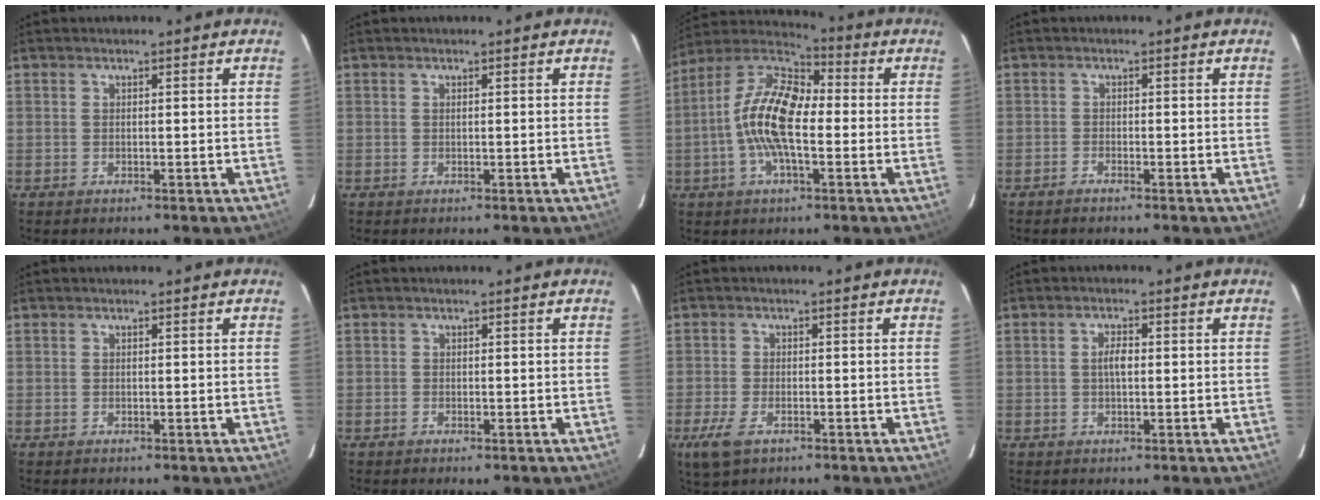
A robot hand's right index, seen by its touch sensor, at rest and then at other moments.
{"total": 0.0}
{"total": 14.3, "force": [-1.8, 6.0, 12.9], "torque": [-0.253, 0.013, -0.047]}
{"total": 0.9, "force": [-0.9, 0.2, 0.2], "torque": [-0.011, 0.000, -0.021]}
{"total": 0.0}
{"total": 0.5, "force": [-0.4, 0.3, 0.0], "torque": [-0.001, 0.000, -0.009]}
{"total": 5.4, "force": [-2.9, 2.7, 3.6], "torque": [-0.094, -0.012, -0.054]}
{"total": 2.4, "force": [0.1, 1.0, 2.2], "torque": [-0.042, 0.005, 0.001]}